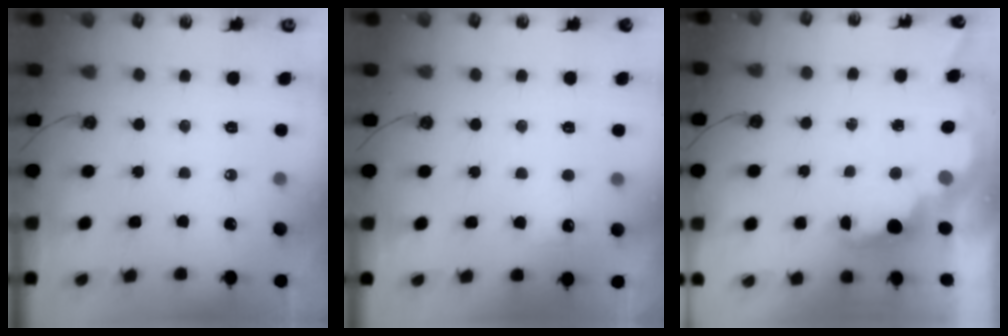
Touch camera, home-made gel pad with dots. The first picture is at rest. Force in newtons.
{"total": 5.2, "press": 5.1, "slide": 1.2}
{"total": 3.0, "press": 2.9, "slide": 0.5}